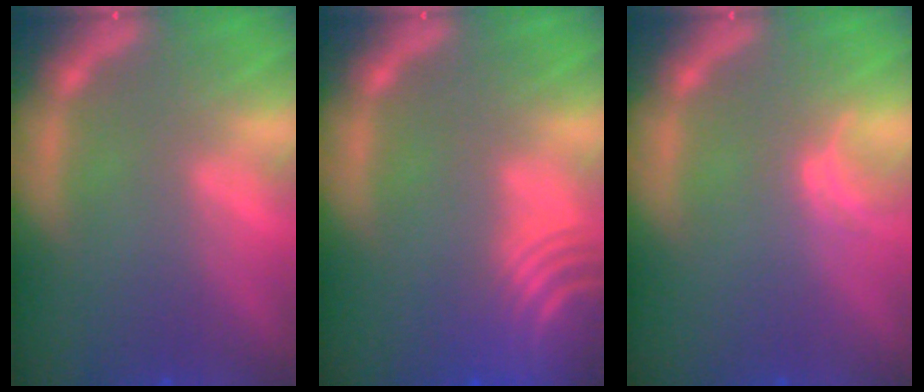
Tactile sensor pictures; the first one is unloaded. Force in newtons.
{"total": 10.1}
{"total": 1.0}